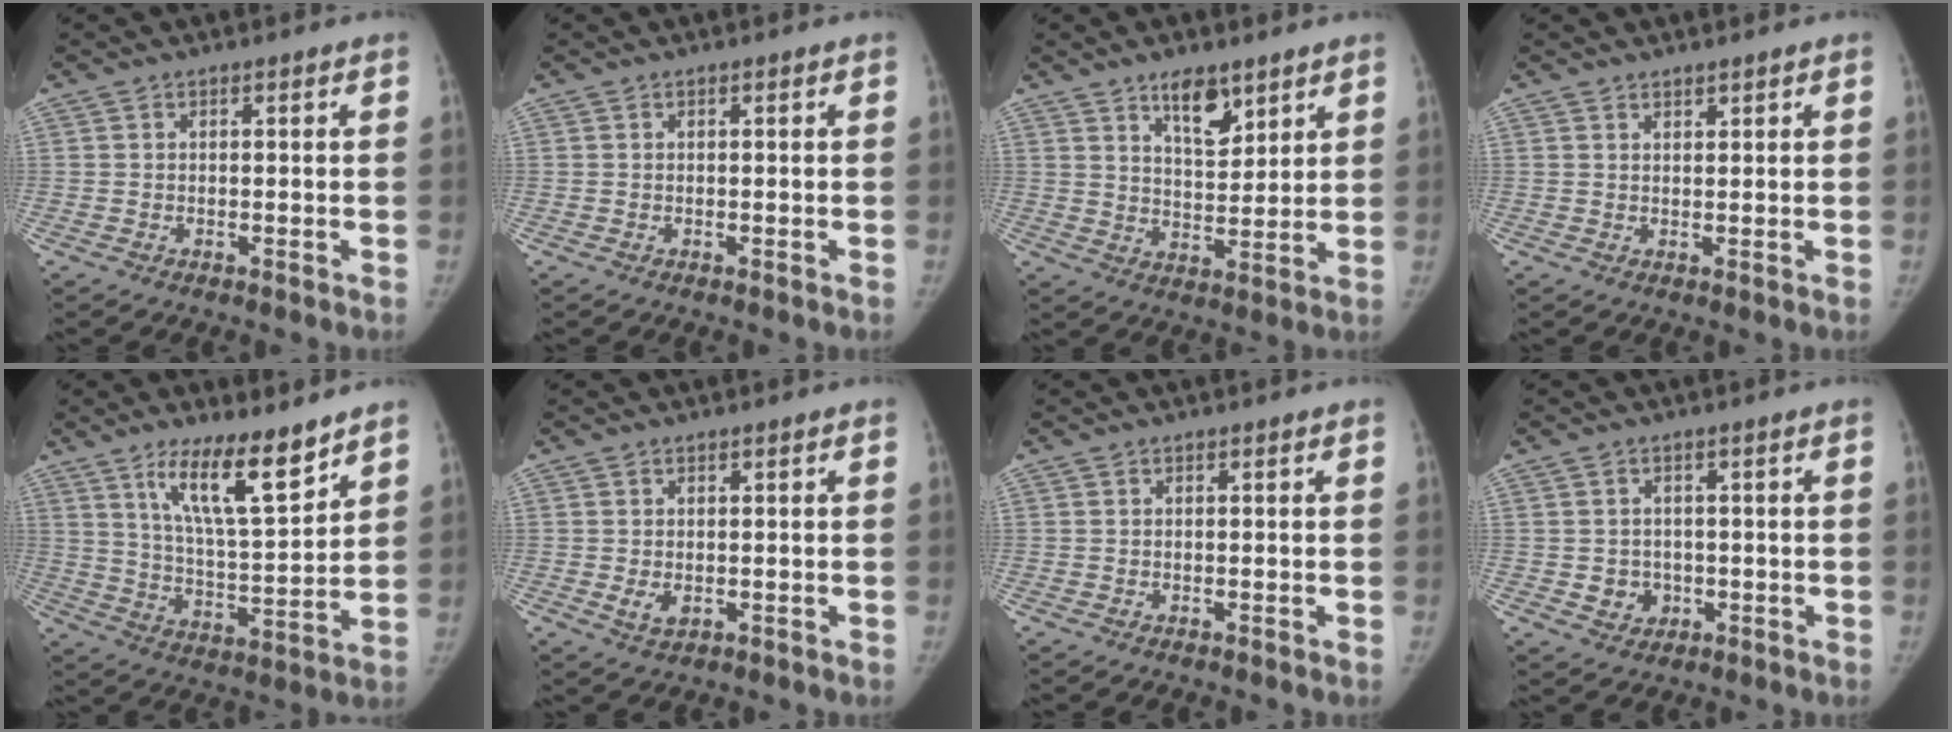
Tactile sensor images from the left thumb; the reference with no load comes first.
{"total": 0.0}
{"total": 8.1, "force": [5.3, 3.6, 5.0], "torque": [-0.055, -0.040, 0.091]}
{"total": 1.1, "force": [1.0, 0.3, 0.2], "torque": [0.003, -0.008, 0.017]}
{"total": 13.5, "force": [9.3, 3.0, 9.4], "torque": [-0.143, -0.068, 0.171]}
{"total": 2.3, "force": [-0.1, 1.6, 1.7], "torque": [-0.027, -0.006, 0.005]}
{"total": 0.0}
{"total": 3.8, "force": [-0.6, 3.5, 1.3], "torque": [0.000, 0.004, 0.001]}